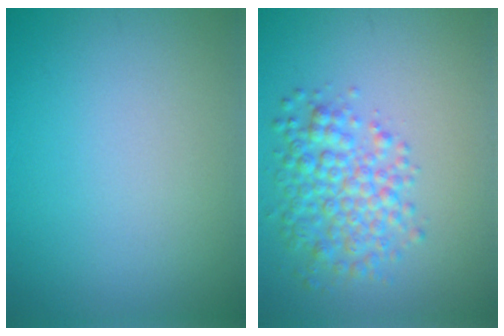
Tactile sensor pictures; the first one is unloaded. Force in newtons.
{"total": 4.5, "press": 4.4, "slide": 0.1}